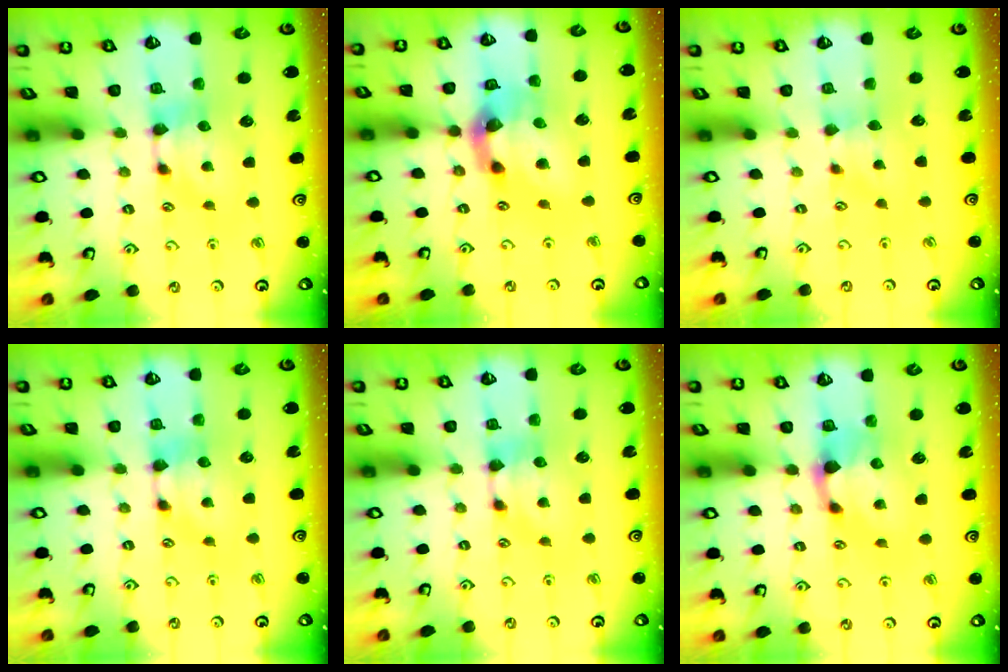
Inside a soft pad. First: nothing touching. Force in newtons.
{"total": 6.3, "press": 5.9, "slide": 2.2}
{"total": 2.0, "press": 1.9, "slide": 0.7}
{"total": 0.0}
{"total": 0.0}
{"total": 1.6, "press": 0.6, "slide": 1.5}